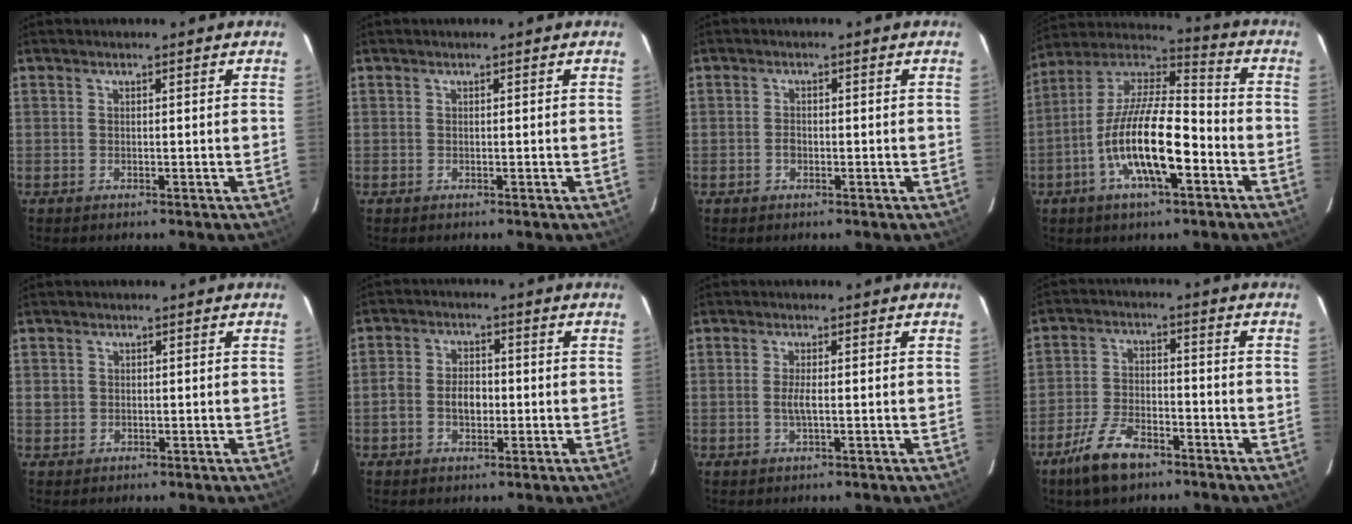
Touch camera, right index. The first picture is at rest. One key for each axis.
{"total": 0.0}
{"total": 1.4, "fx": -0.5, "fy": 1.0, "fz": 0.8, "tx": -0.015, "ty": 0.003, "tz": -0.011}
{"total": 17.2, "fx": -6.2, "fy": 5.4, "fz": 15.1, "tx": -0.290, "ty": -0.004, "tz": -0.122}
{"total": 2.2, "fx": 0.0, "fy": 2.1, "fz": 0.6, "tx": -0.010, "ty": 0.004, "tz": 0.001}
{"total": 5.6, "fx": -1.2, "fy": 3.8, "fz": 3.9, "tx": -0.082, "ty": 0.013, "tz": -0.021}
{"total": 2.4, "fx": -0.3, "fy": 0.4, "fz": 2.4, "tx": -0.048, "ty": -0.003, "tz": -0.006}
{"total": 9.6, "fx": -6.5, "fy": 4.2, "fz": 5.7, "tx": -0.134, "ty": -0.002, "tz": -0.120}